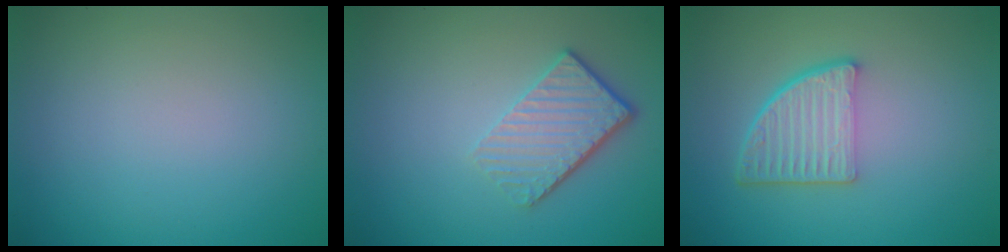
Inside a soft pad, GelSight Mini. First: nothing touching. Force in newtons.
{"total": 4.2, "press": 3.0, "slide": 3.0}
{"total": 4.8, "press": 3.3, "slide": 3.6}